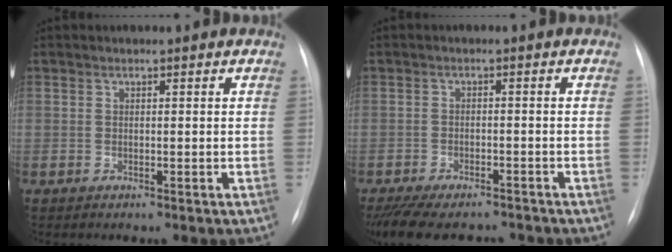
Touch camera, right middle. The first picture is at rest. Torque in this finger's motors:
{"motor_torque": [0.32, -0.34, 0.11, 0.06]}